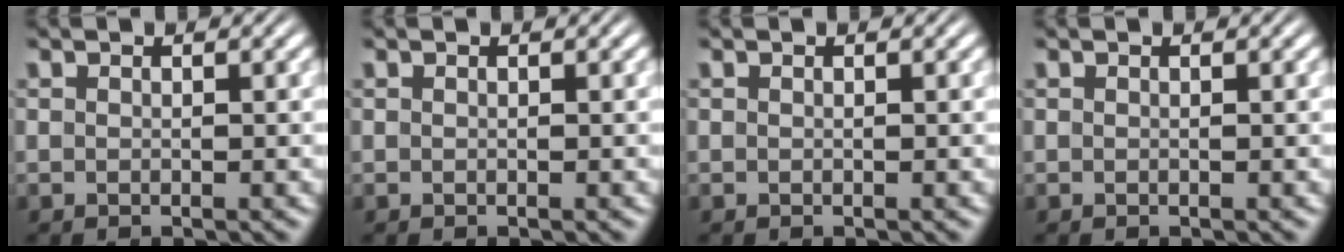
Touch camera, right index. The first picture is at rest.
{"total": 0.0}
{"total": 0.0}
{"total": 0.0}